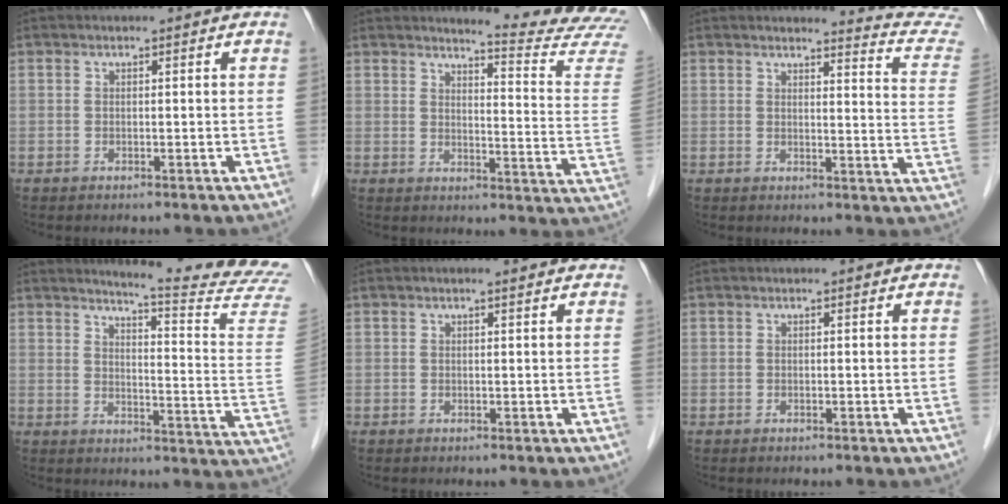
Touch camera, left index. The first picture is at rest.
{"total": 13.4, "force": [13.0, -2.1, 2.1], "torque": [-0.027, -0.126, 0.137]}
{"total": 10.1, "force": [10.1, -1.0, 0.3], "torque": [-0.003, -0.102, 0.088]}
{"total": 17.1, "force": [16.3, -2.3, 4.6], "torque": [-0.071, -0.150, 0.178]}
{"total": 1.0, "force": [0.8, 0.0, 0.6], "torque": [-0.012, 0.005, 0.013]}
{"total": 0.0}